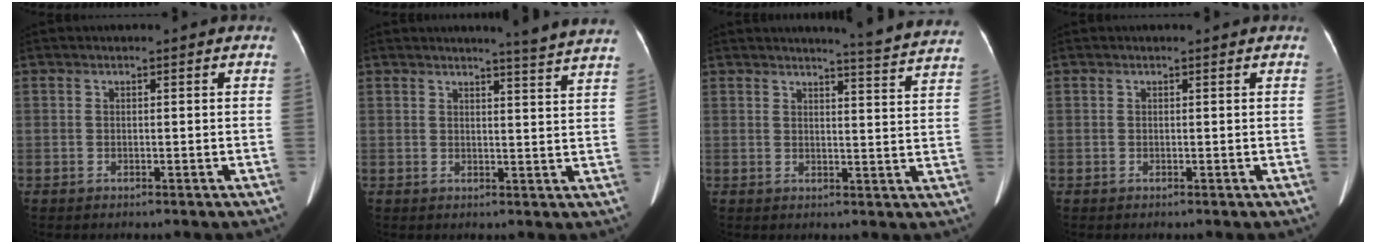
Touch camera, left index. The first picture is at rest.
{"total": 8.0, "force": [7.6, -1.5, 2.2], "torque": [-0.034, -0.034, 0.073]}
{"total": 11.4, "force": [11.1, -1.1, 2.3], "torque": [-0.030, -0.060, 0.110]}
{"total": 0.6, "force": [0.6, 0.0, 0.1], "torque": [-0.005, 0.003, 0.006]}